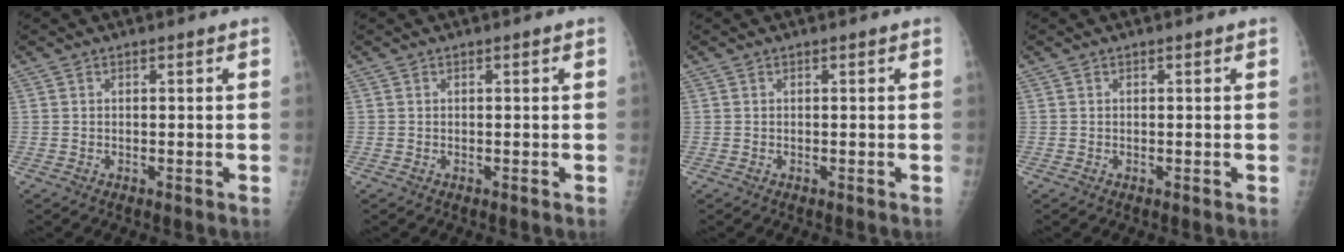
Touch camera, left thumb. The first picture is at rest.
{"total": 0.0}
{"total": 0.0}
{"total": 0.0}